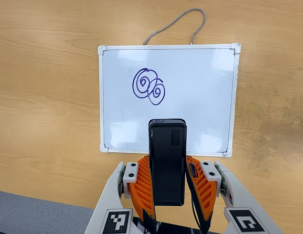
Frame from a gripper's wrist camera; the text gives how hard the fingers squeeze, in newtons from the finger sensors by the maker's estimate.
{"total": 3.9, "left": 2.6, "right": 5.1}